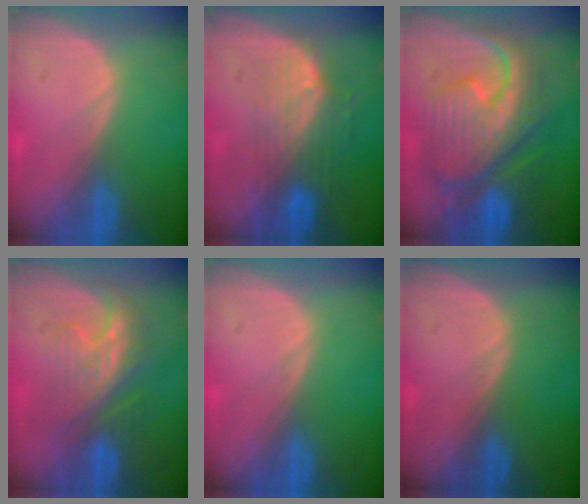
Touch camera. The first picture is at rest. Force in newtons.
{"total": 7.5, "press": 6.8, "slide": 3.2}
{"total": 12.4, "press": 12.3, "slide": 1.3}
{"total": 7.5, "press": 7.2, "slide": 1.9}
{"total": 0.0}
{"total": 0.0}